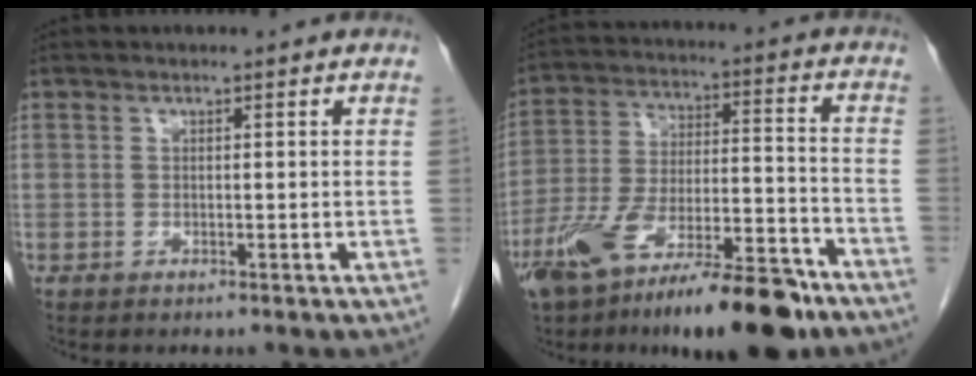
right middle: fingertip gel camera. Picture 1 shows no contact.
{"total": 20.6, "force": [-14.2, 4.2, 14.4], "torque": [-0.221, -0.010, -0.243]}